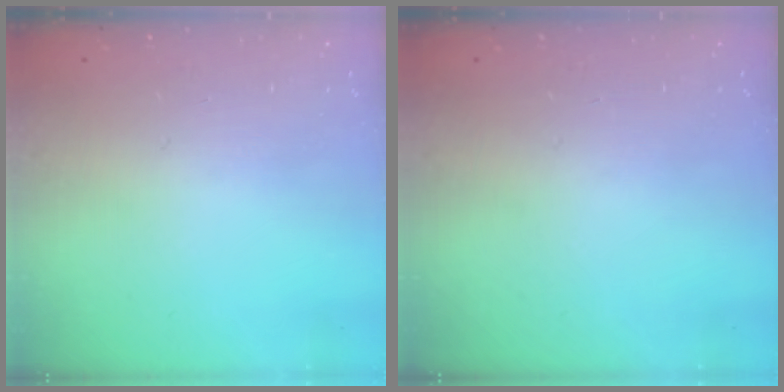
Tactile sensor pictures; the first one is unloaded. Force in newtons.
{"total": 0.0}